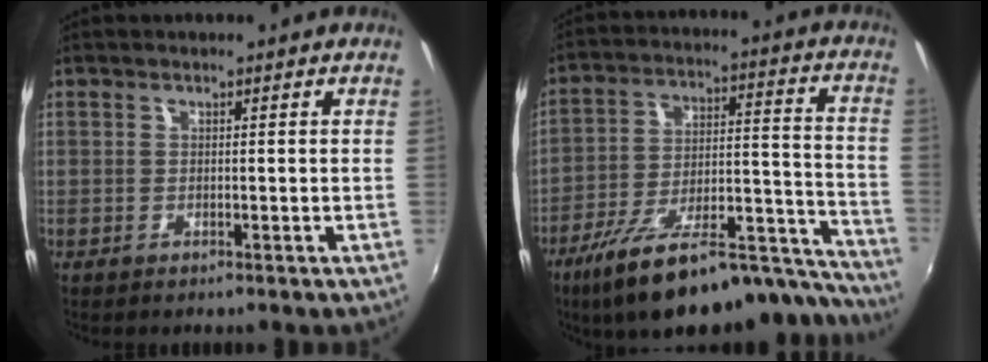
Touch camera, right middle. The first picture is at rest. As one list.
[{"total": 28.6, "force": [-23.4, 7.0, 14.9], "torque": [-0.214, -0.015, -0.342]}]